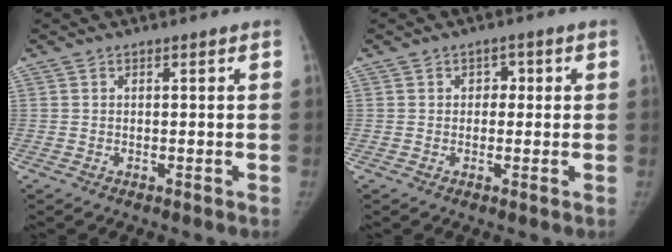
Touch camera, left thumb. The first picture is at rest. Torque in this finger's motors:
{"motor_torque": [-0.18, -0.03, 0.03, 0.51, 0.01]}